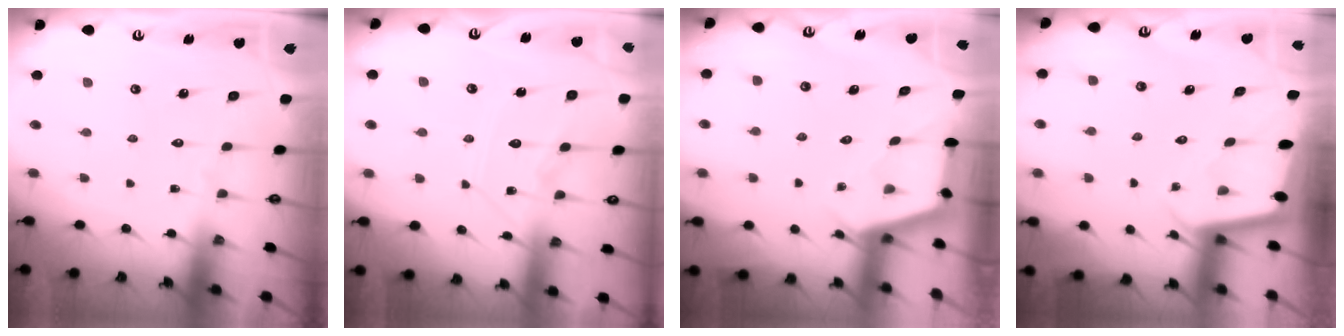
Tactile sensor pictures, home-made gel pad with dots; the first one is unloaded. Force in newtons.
{"total": 11.0, "press": 10.9, "slide": 0.8}
{"total": 2.7, "press": 2.6, "slide": 0.3}
{"total": 2.0, "press": 2.0, "slide": 0.1}